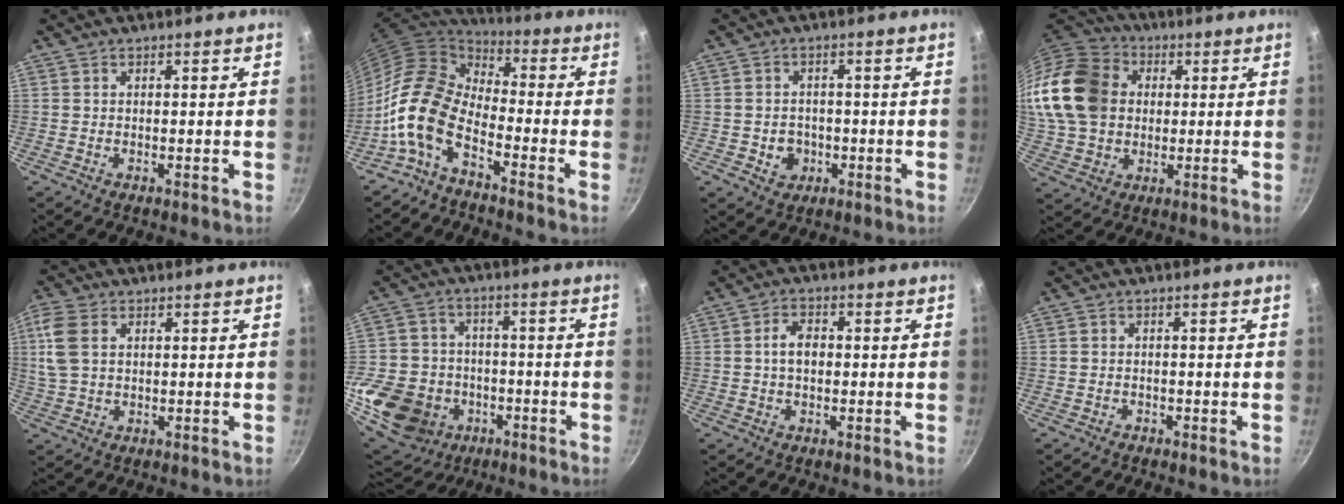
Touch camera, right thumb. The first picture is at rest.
{"total": 13.5, "force": [-6.4, 7.7, 9.1], "torque": [-0.157, 0.059, -0.150]}
{"total": 4.4, "force": [-1.2, 3.9, 1.8], "torque": [-0.011, 0.013, -0.009]}
{"total": 22.2, "force": [3.2, 17.9, 12.7], "torque": [-0.255, 0.030, 0.057]}
{"total": 7.3, "force": [1.9, 4.6, 5.3], "torque": [-0.122, 0.010, 0.040]}
{"total": 17.8, "force": [-6.2, 14.7, 7.9], "torque": [-0.141, 0.038, -0.092]}
{"total": 4.4, "force": [0.1, 2.9, 3.3], "torque": [-0.049, 0.013, -0.003]}
{"total": 0.7, "force": [-0.6, 0.4, 0.0], "torque": [-0.003, 0.012, -0.008]}